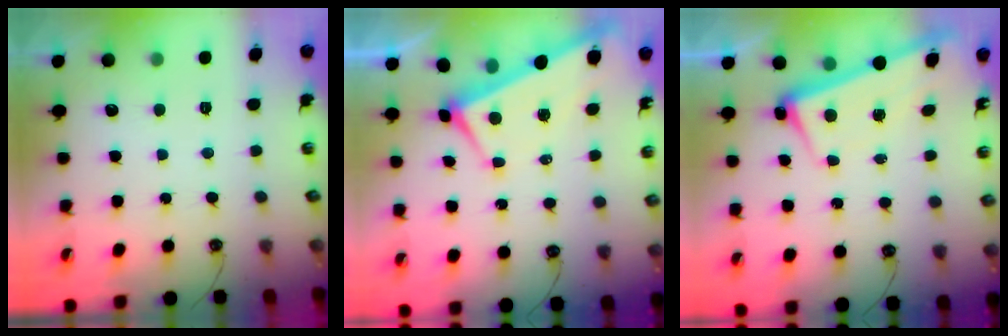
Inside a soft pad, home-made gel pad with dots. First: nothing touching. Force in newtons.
{"total": 2.5, "press": 2.4, "slide": 0.8}
{"total": 2.3, "press": 2.2, "slide": 0.8}